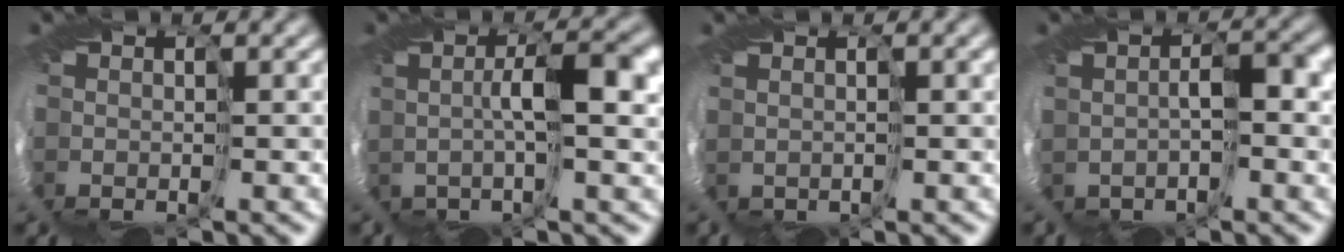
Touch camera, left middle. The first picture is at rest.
{"total": 3.8, "force": [0.4, 0.1, 3.8], "torque": [-0.076, 0.010, 0.004]}
{"total": 0.6, "force": [0.1, -0.5, -0.3], "torque": [0.010, 0.006, 0.007]}
{"total": 1.8, "force": [-0.7, 0.6, 1.5], "torque": [-0.032, 0.002, -0.009]}